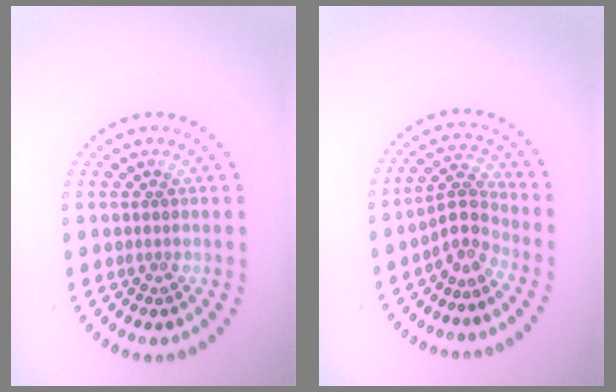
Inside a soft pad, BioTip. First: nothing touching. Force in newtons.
{"total": 2.9, "press": 2.1, "slide": 2.0}